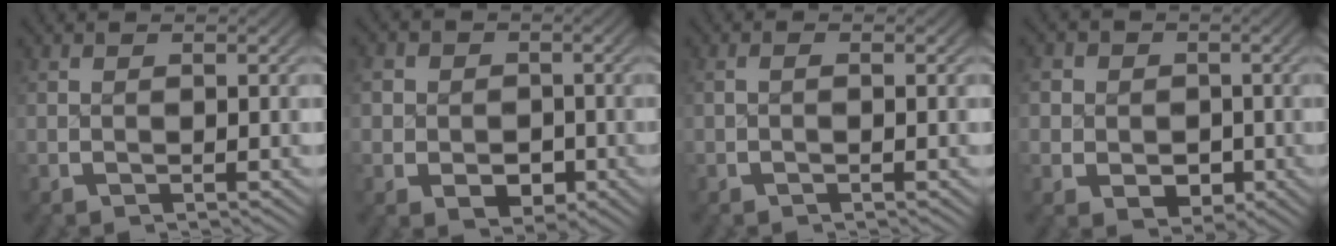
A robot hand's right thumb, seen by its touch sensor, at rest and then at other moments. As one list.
[{"total": 5.4, "force": [-0.7, 4.6, 2.7], "torque": [-0.049, -0.021, -0.007]}, {"total": 0.6, "force": [-0.2, 0.0, 0.5], "torque": [-0.009, 0.005, -0.006]}, {"total": 6.1, "force": [-0.5, 5.3, 3.0], "torque": [-0.056, -0.022, -0.002]}]